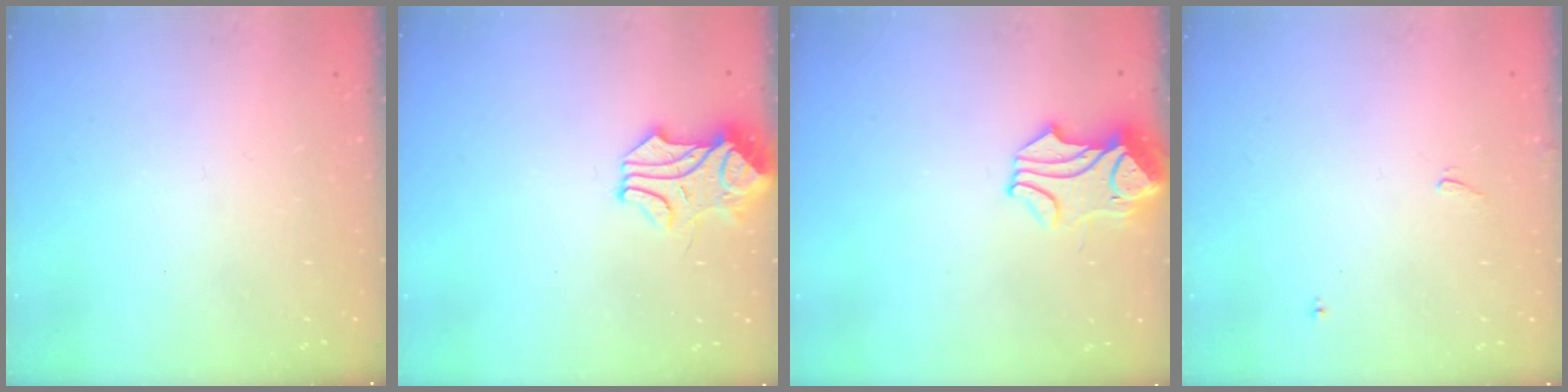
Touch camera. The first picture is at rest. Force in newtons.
{"total": 1.4, "press": 1.4, "slide": 0.0}
{"total": 1.4, "press": 0.9, "slide": 1.0}
{"total": 1.7, "press": 1.7, "slide": 0.3}